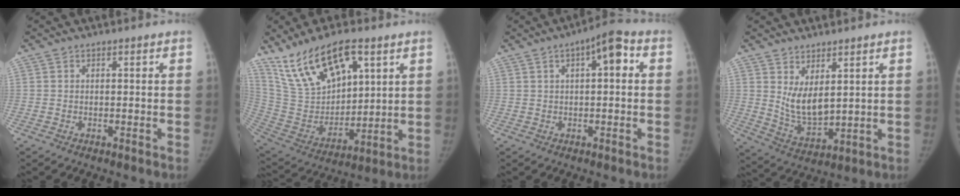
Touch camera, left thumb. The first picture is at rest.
{"total": 19.1, "force": [11.0, 9.1, 12.7], "torque": [-0.201, -0.043, 0.224]}
{"total": 7.1, "force": [1.9, 2.7, 6.3], "torque": [-0.080, 0.022, 0.020]}
{"total": 7.7, "force": [2.9, 3.8, 6.1], "torque": [-0.095, -0.038, 0.071]}